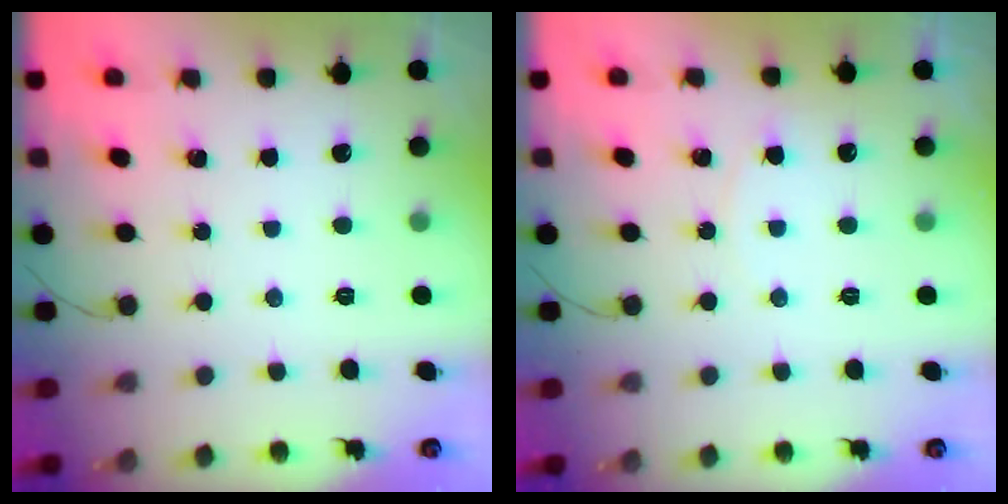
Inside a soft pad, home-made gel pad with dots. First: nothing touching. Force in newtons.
{"total": 2.7, "press": 2.7, "slide": 0.3}